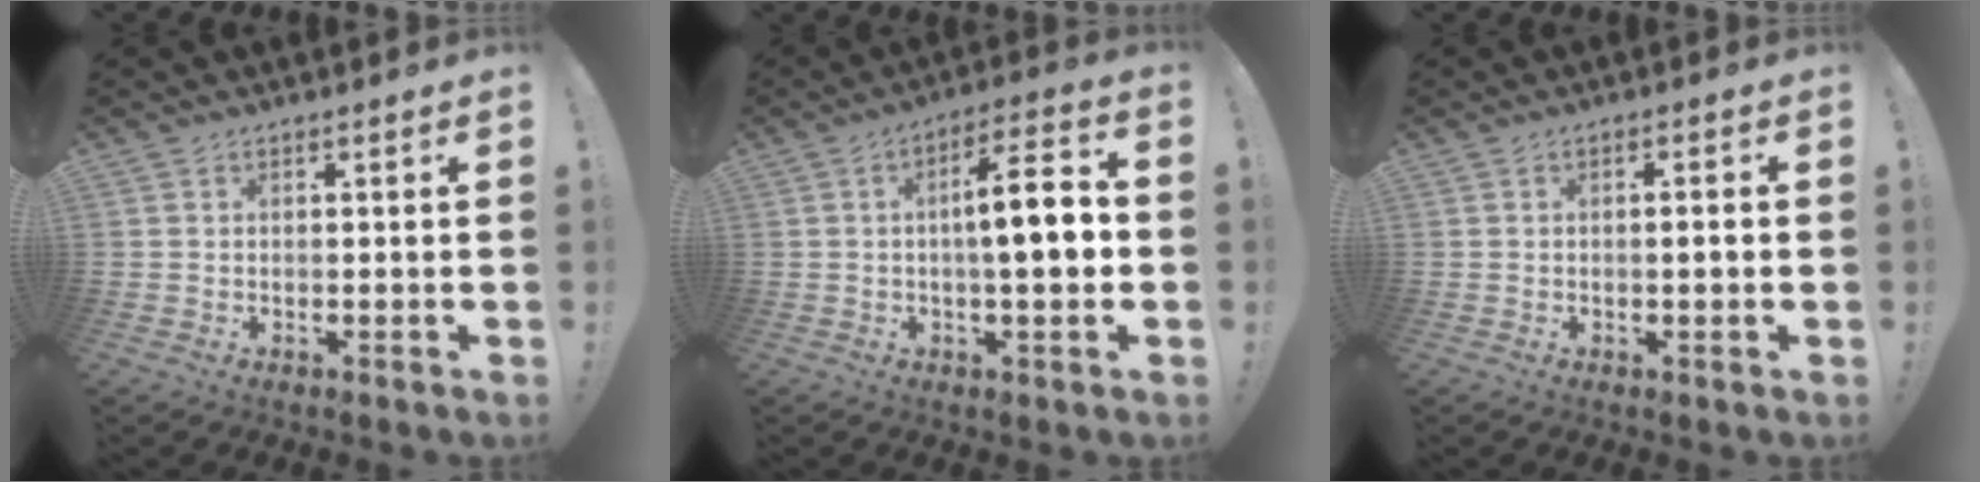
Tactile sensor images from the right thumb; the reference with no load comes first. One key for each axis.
{"total": 11.6, "fx": -0.7, "fy": 2.7, "fz": 11.3, "tx": -0.169, "ty": 0.008, "tz": -0.019}
{"total": 2.4, "fx": -0.4, "fy": -0.1, "fz": 2.3, "tx": -0.041, "ty": 0.000, "tz": -0.010}